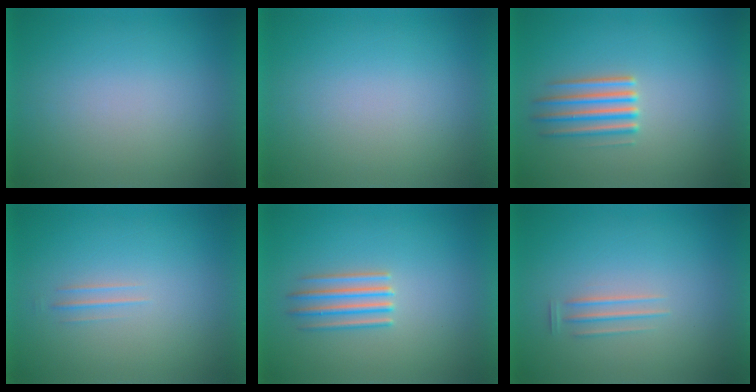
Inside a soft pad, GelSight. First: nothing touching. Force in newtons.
{"total": 0.0}
{"total": 2.5}
{"total": 1.5}
{"total": 2.9}
{"total": 1.2}